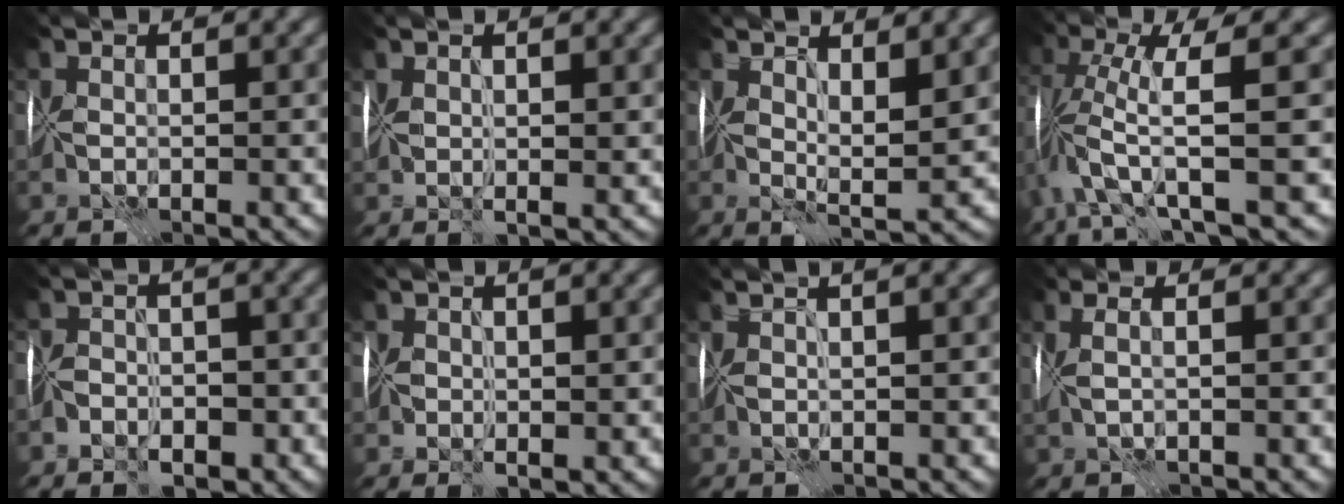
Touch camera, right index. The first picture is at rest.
{"total": 1.7, "force": [0.6, 0.5, 1.5], "torque": [-0.029, -0.003, 0.014]}
{"total": 3.6, "force": [1.7, 0.7, 3.1], "torque": [-0.055, -0.010, 0.031]}
{"total": 7.4, "force": [-1.1, 1.2, 7.3], "torque": [-0.141, 0.005, -0.028]}
{"total": 4.0, "force": [-3.0, 2.4, 1.3], "torque": [0.009, 0.000, -0.058]}
{"total": 1.7, "force": [0.0, 1.2, 1.2], "torque": [-0.017, -0.005, 0.001]}
{"total": 2.5, "force": [1.7, 0.2, 1.8], "torque": [-0.016, 0.016, 0.013]}
{"total": 1.6, "force": [0.8, 0.2, 1.4], "torque": [-0.025, 0.015, 0.007]}